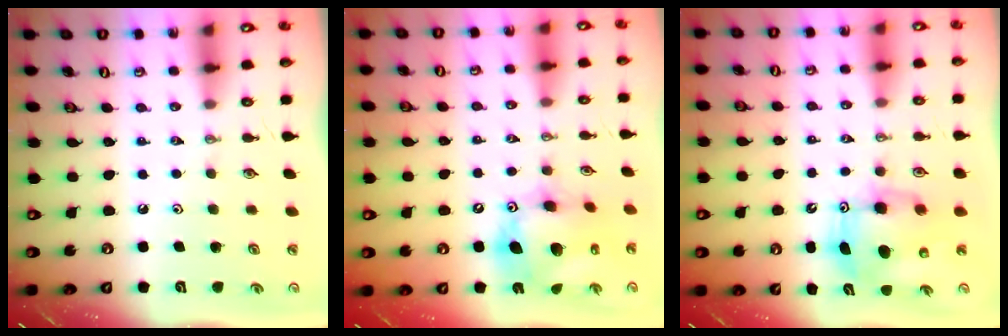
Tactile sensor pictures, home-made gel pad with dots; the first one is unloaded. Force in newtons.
{"total": 15.2, "press": 15.2, "slide": 1.4}
{"total": 9.2, "press": 9.0, "slide": 2.1}